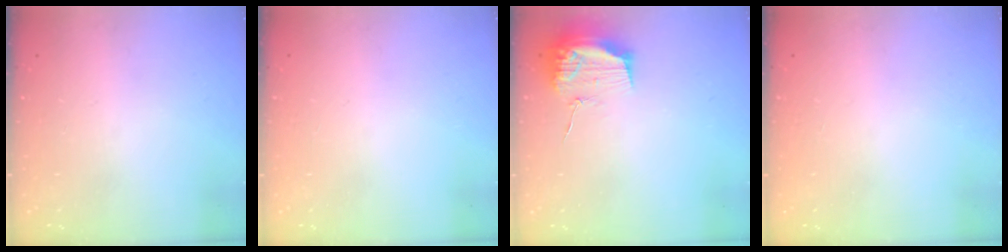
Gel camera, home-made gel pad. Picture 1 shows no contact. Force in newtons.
{"total": 0.0}
{"total": 13.9, "press": 13.9, "slide": 0.1}
{"total": 0.0}